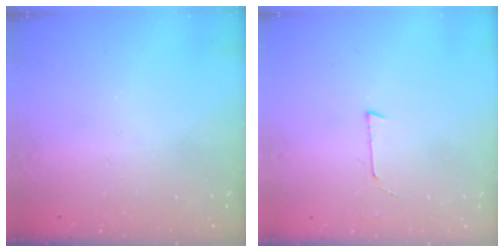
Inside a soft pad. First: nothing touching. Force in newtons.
{"total": 3.2, "press": 3.2, "slide": 0.2}